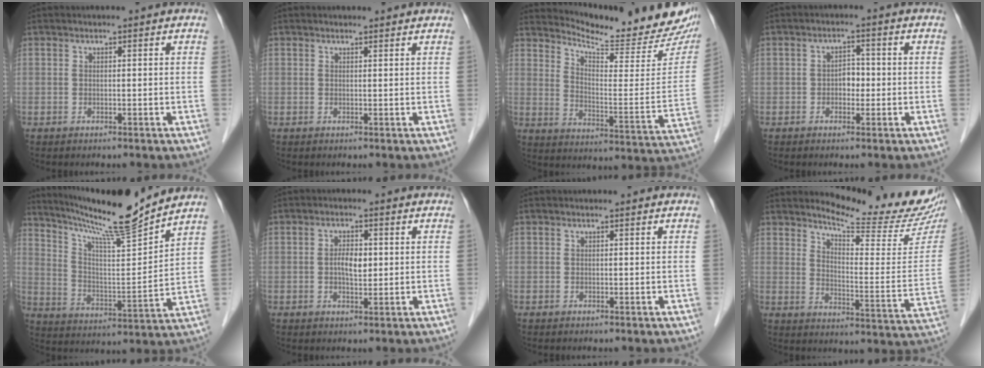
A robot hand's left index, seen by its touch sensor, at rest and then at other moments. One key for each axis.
{"total": 1.9, "fx": 1.9, "fy": 0.2, "fz": 0.2, "tx": -0.011, "ty": 0.006, "tz": 0.020}
{"total": 19.3, "fx": 18.4, "fy": 1.9, "fz": 5.4, "tx": -0.086, "ty": -0.093, "tz": 0.233}
{"total": 2.6, "fx": -0.5, "fy": 1.7, "fz": 1.9, "tx": -0.022, "ty": 0.007, "tz": -0.012}
{"total": 15.4, "fx": 13.9, "fy": -1.5, "fz": 6.5, "tx": -0.121, "ty": -0.020, "tz": 0.230}
{"total": 3.4, "fx": 0.2, "fy": 1.5, "fz": 3.0, "tx": -0.055, "ty": 0.002, "tz": 0.001}
{"total": 0.0}
{"total": 17.5, "fx": 16.3, "fy": 1.1, "fz": 6.3, "tx": -0.091, "ty": -0.093, "tz": 0.199}